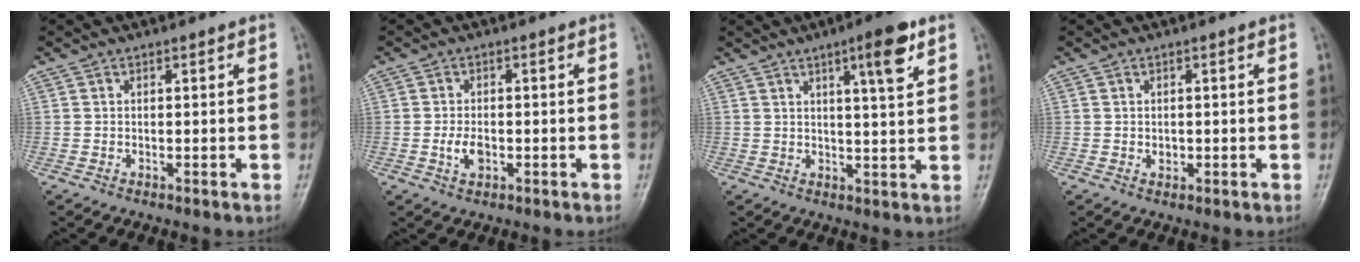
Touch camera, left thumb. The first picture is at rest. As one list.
[{"total": 3.3, "force": [-0.9, 2.0, 2.5], "torque": [-0.046, 0.001, -0.015]}, {"total": 7.1, "force": [3.8, 1.1, 6.0], "torque": [-0.085, -0.019, 0.056]}, {"total": 1.3, "force": [-0.1, 1.1, 0.7], "torque": [-0.007, 0.000, 0.001]}]